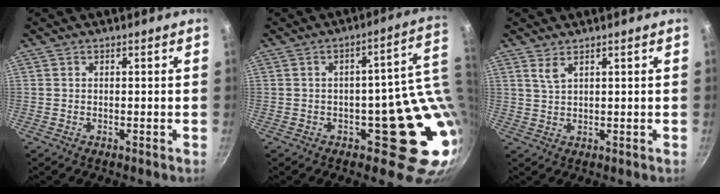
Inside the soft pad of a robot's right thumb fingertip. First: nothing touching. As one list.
[{"total": 12.9, "force": [1.0, 7.1, 10.7], "torque": [-0.073, 0.002, 0.025]}, {"total": 2.3, "force": [1.5, 0.7, 1.6], "torque": [-0.032, -0.009, 0.032]}]